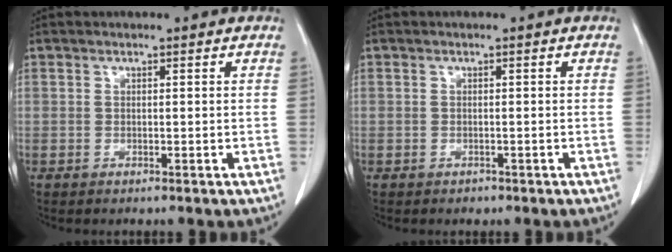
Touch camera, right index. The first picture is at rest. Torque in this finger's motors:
{"motor_torque": [-0.47, -0.45, -0.25, -0.08]}